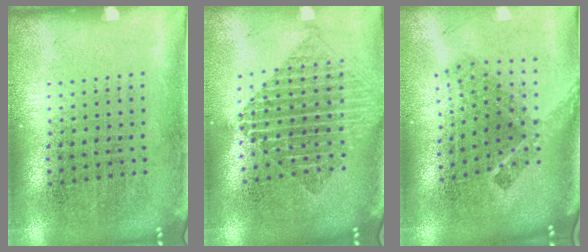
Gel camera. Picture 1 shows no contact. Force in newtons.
{"total": 1.9, "press": 1.6, "slide": 1.1}
{"total": 2.4, "press": 1.6, "slide": 1.7}